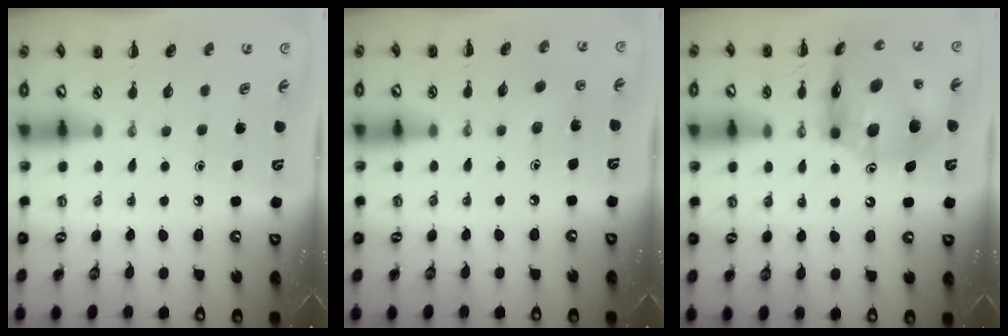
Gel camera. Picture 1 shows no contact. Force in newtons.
{"total": 3.2, "press": 3.1, "slide": 1.0}
{"total": 17.1, "press": 16.3, "slide": 5.0}